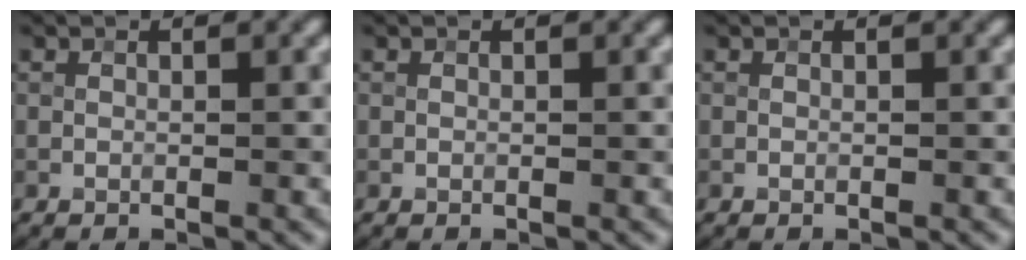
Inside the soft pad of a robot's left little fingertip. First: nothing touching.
{"total": 0.0}
{"total": 0.0}